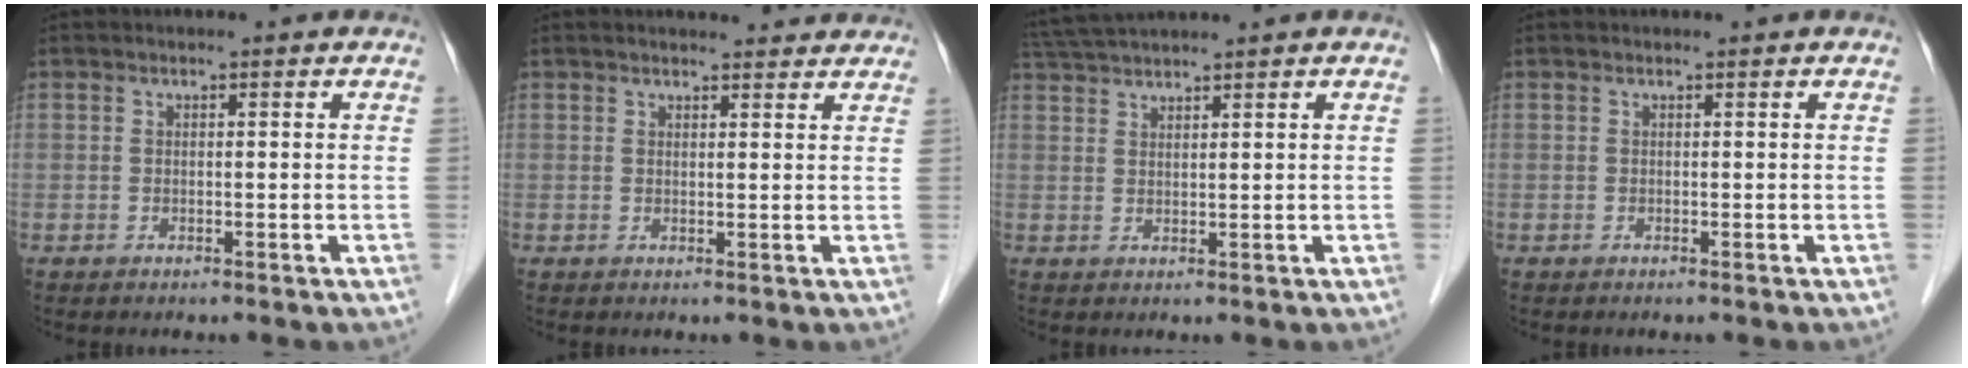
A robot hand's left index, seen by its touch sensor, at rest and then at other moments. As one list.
[{"total": 6.9, "force": [6.5, 1.4, 1.8], "torque": [-0.013, 0.009, 0.066]}, {"total": 4.5, "force": [4.1, -1.0, 1.5], "torque": [-0.032, 0.019, 0.084]}, {"total": 0.0}]